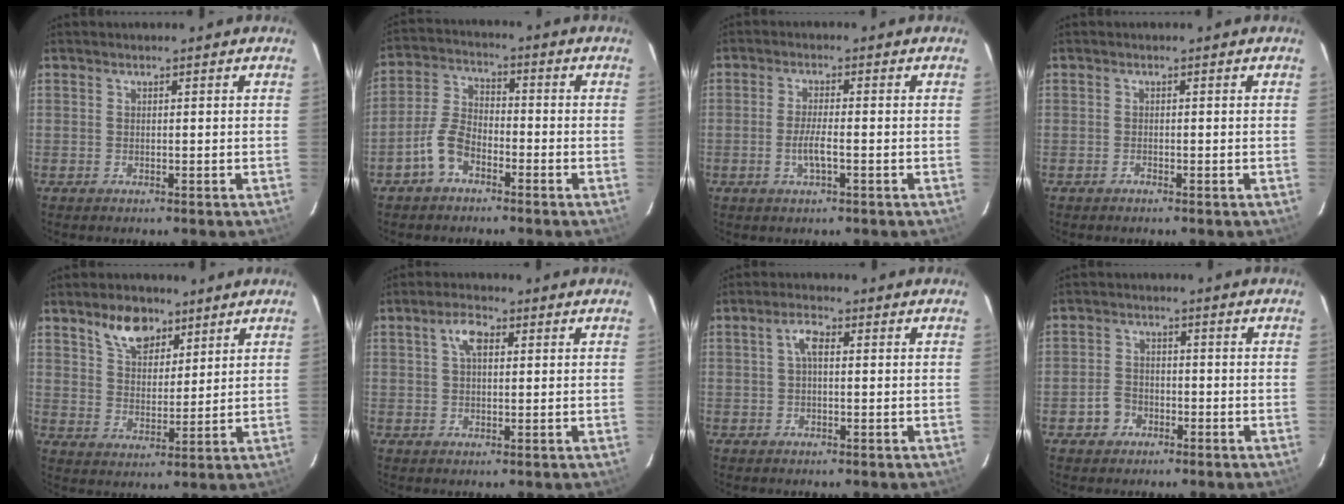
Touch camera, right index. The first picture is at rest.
{"total": 7.0, "force": [-4.1, 3.9, 4.1], "torque": [-0.096, 0.016, -0.083]}
{"total": 3.9, "force": [-1.4, 0.6, 3.6], "torque": [-0.070, -0.006, -0.026]}
{"total": 0.5, "force": [-0.5, 0.1, 0.2], "torque": [-0.003, 0.001, -0.011]}
{"total": 8.2, "force": [5.4, 4.6, 4.0], "torque": [-0.069, 0.013, 0.099]}
{"total": 4.0, "force": [1.3, 2.1, 3.1], "torque": [-0.058, 0.013, 0.025]}
{"total": 2.8, "force": [0.4, 1.2, 2.5], "torque": [-0.053, 0.011, 0.007]}
{"total": 4.1, "force": [-2.1, 3.3, 1.0], "torque": [-0.025, 0.014, -0.033]}